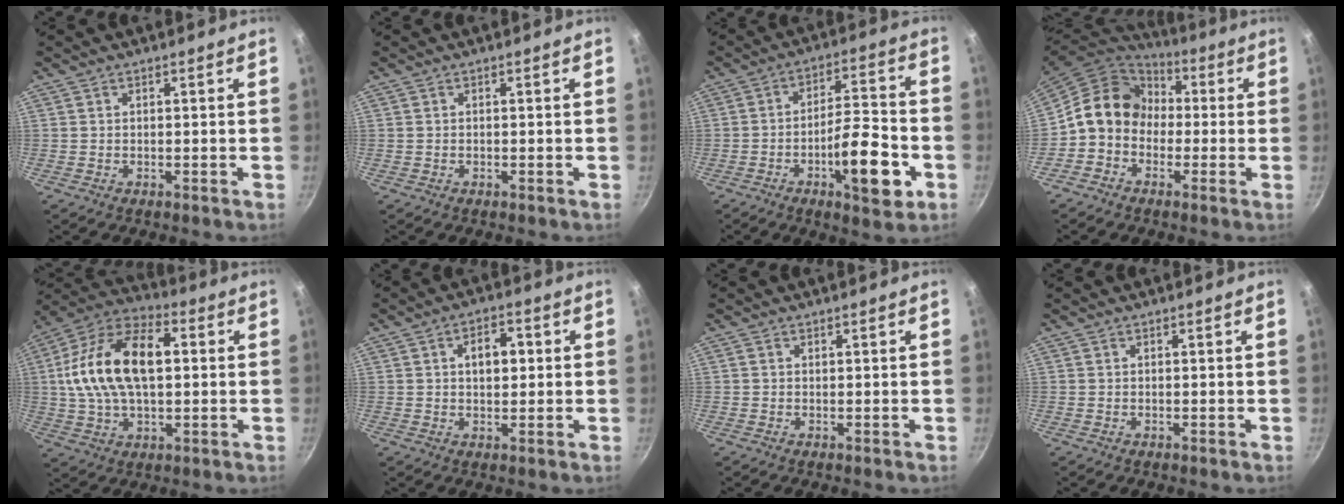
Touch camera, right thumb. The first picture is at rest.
{"total": 0.0}
{"total": 13.9, "force": [-5.1, 4.7, 12.0], "torque": [-0.164, 0.036, -0.075]}
{"total": 12.9, "force": [-0.3, 10.8, 6.9], "torque": [-0.084, 0.040, -0.030]}
{"total": 20.5, "force": [2.3, 11.7, 16.6], "torque": [-0.297, 0.028, 0.027]}
{"total": 6.0, "force": [1.0, 3.7, 4.7], "torque": [-0.046, 0.010, 0.012]}
{"total": 0.0}
{"total": 0.0}